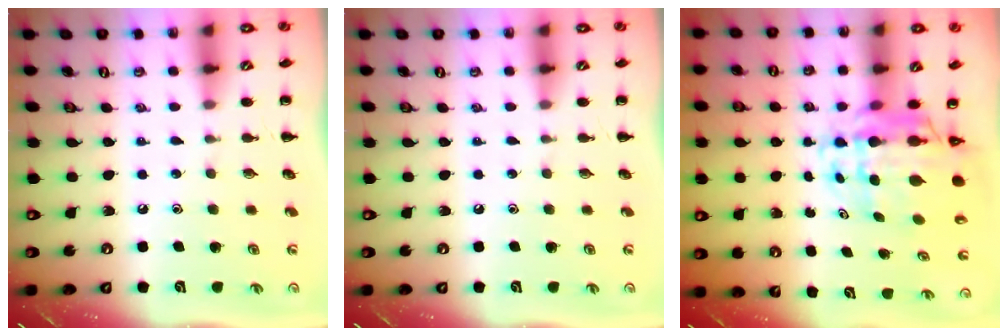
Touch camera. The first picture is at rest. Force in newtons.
{"total": 0.0}
{"total": 9.1, "press": 8.7, "slide": 2.7}